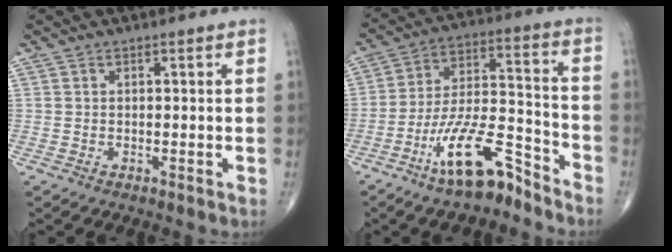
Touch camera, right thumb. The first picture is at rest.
{"total": 14.3, "force": [-9.8, 4.4, 9.4], "torque": [-0.166, 0.078, -0.179]}